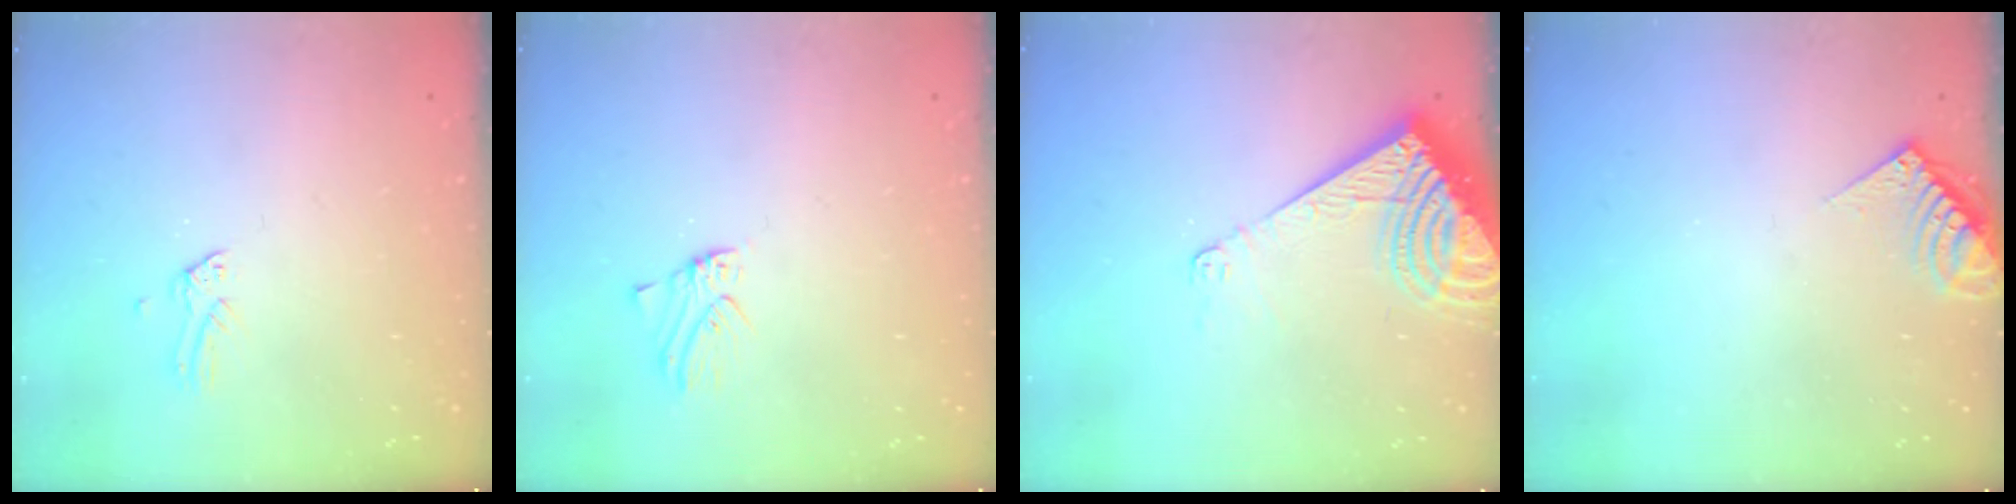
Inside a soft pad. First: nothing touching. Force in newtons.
{"total": 0.0}
{"total": 13.5, "press": 13.3, "slide": 1.9}
{"total": 6.1, "press": 6.0, "slide": 0.7}